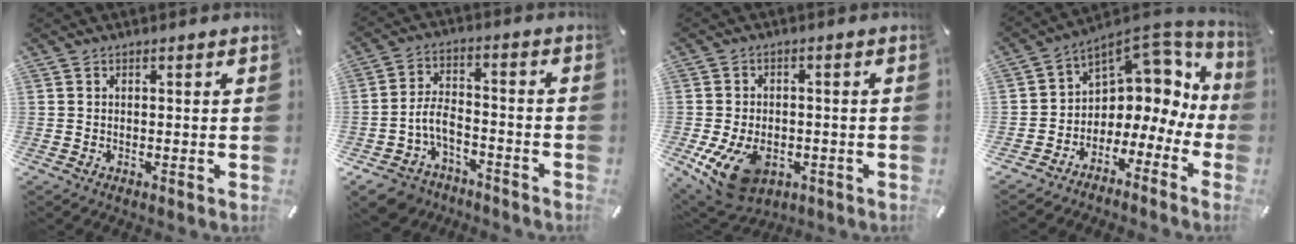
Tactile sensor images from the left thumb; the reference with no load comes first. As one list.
[{"total": 9.1, "force": [-5.1, 5.8, 4.8], "torque": [-0.104, 0.020, -0.097]}, {"total": 11.6, "force": [-4.1, 7.9, 7.4], "torque": [-0.154, 0.013, -0.069]}, {"total": 5.5, "force": [2.0, 5.1, 0.8], "torque": [-0.020, -0.045, 0.039]}]